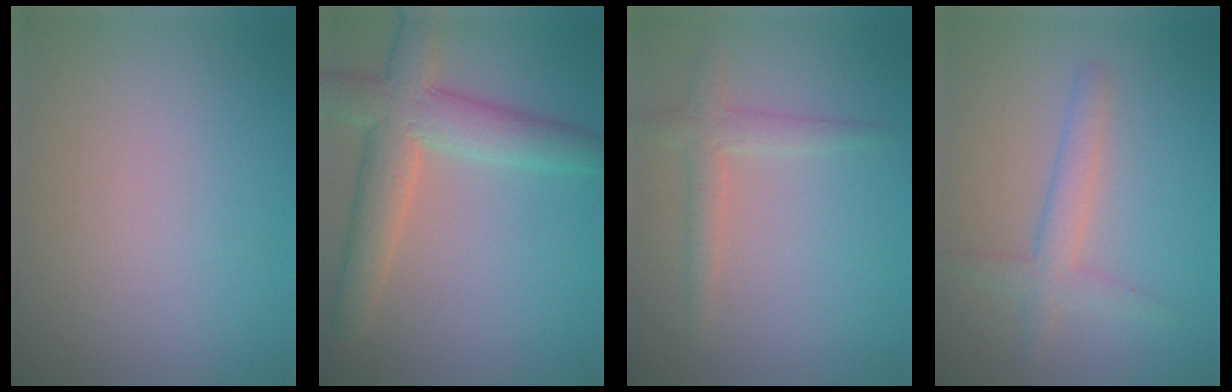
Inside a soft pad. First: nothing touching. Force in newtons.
{"total": 6.5, "press": 6.5, "slide": 0.5}
{"total": 2.3, "press": 2.3, "slide": 0.1}
{"total": 2.7, "press": 2.7, "slide": 0.2}